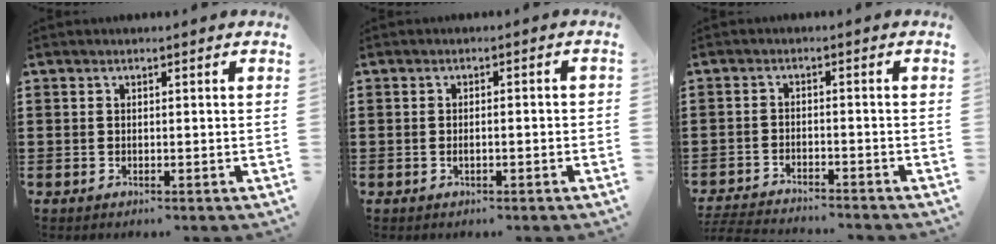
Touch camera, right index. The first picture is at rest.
{"total": 1.5, "force": [-0.7, 0.3, 1.3], "torque": [-0.024, -0.001, -0.011]}
{"total": 3.3, "force": [-3.3, -0.1, 0.2], "torque": [-0.013, -0.006, -0.072]}